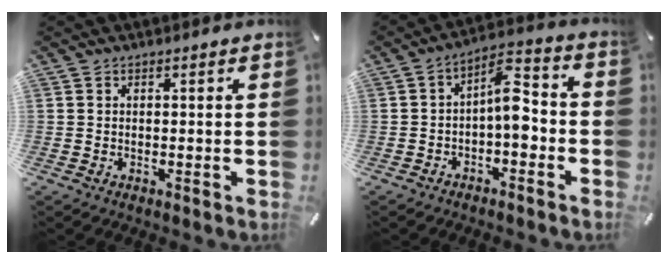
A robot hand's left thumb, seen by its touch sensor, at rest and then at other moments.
{"total": 8.7, "force": [-1.3, 4.5, 7.3], "torque": [-0.106, 0.012, -0.025]}